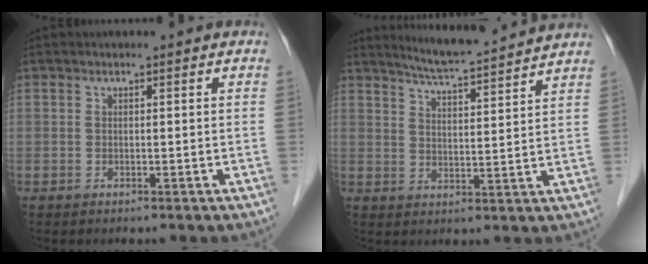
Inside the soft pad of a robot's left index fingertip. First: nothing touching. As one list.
[{"total": 10.3, "force": [9.6, -0.5, 3.5], "torque": [-0.069, 0.010, 0.143]}]